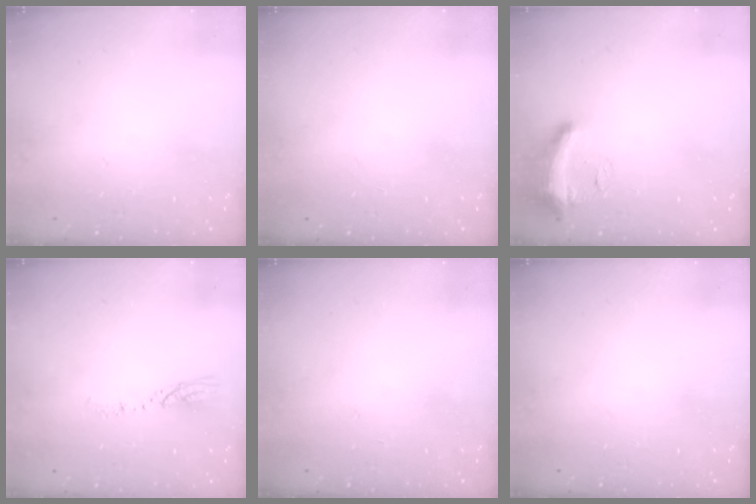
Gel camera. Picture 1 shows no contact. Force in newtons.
{"total": 0.0}
{"total": 8.8, "press": 8.7, "slide": 0.8}
{"total": 3.9, "press": 3.9, "slide": 0.4}
{"total": 0.0}
{"total": 15.1, "press": 2.1, "slide": 14.9}